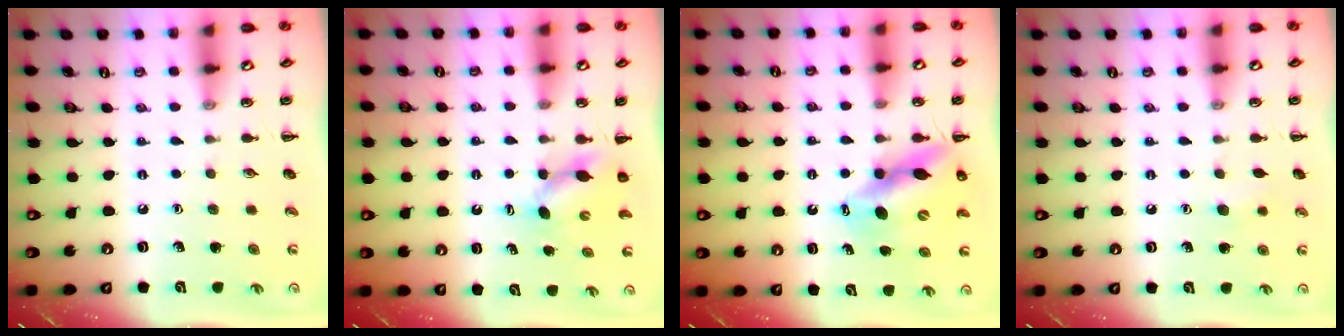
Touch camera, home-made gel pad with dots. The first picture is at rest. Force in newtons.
{"total": 4.5, "press": 4.4, "slide": 0.6}
{"total": 11.8, "press": 11.4, "slide": 3.0}
{"total": 5.2, "press": 5.1, "slide": 1.2}